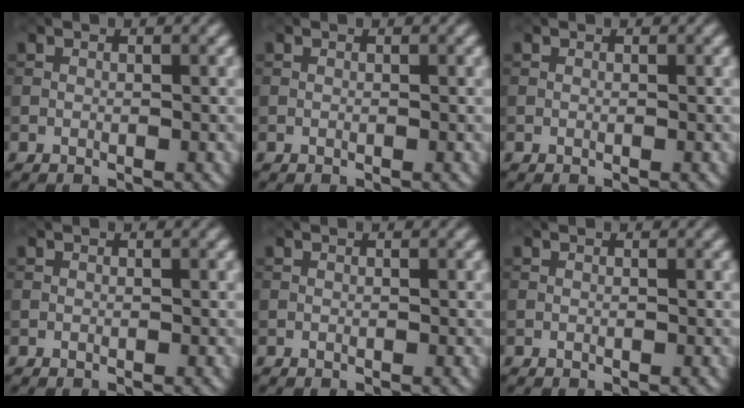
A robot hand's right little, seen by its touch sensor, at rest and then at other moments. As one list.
[{"total": 0.0}, {"total": 0.0}, {"total": 0.0}, {"total": 0.0}, {"total": 0.0}]